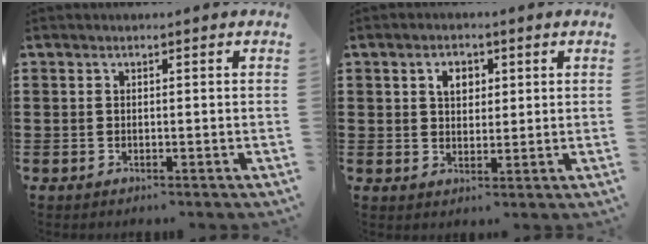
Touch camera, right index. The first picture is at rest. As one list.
[{"total": 3.2, "force": [1.1, 2.3, 1.9], "torque": [-0.038, 0.008, 0.016]}]